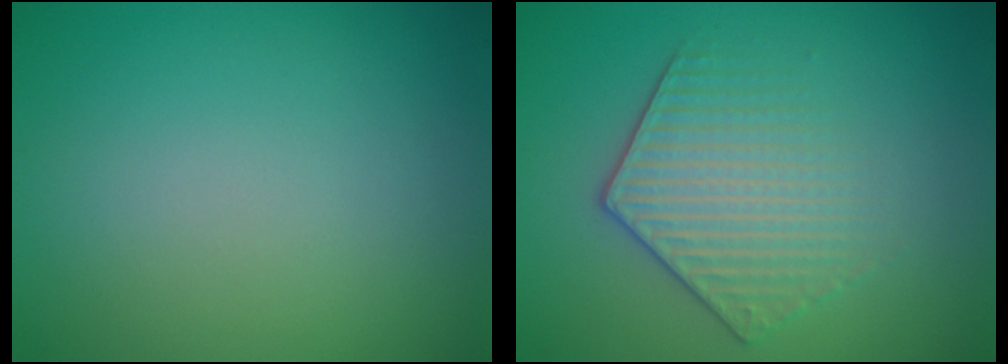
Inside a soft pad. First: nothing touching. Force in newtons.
{"total": 3.9, "press": 3.4, "slide": 1.8}